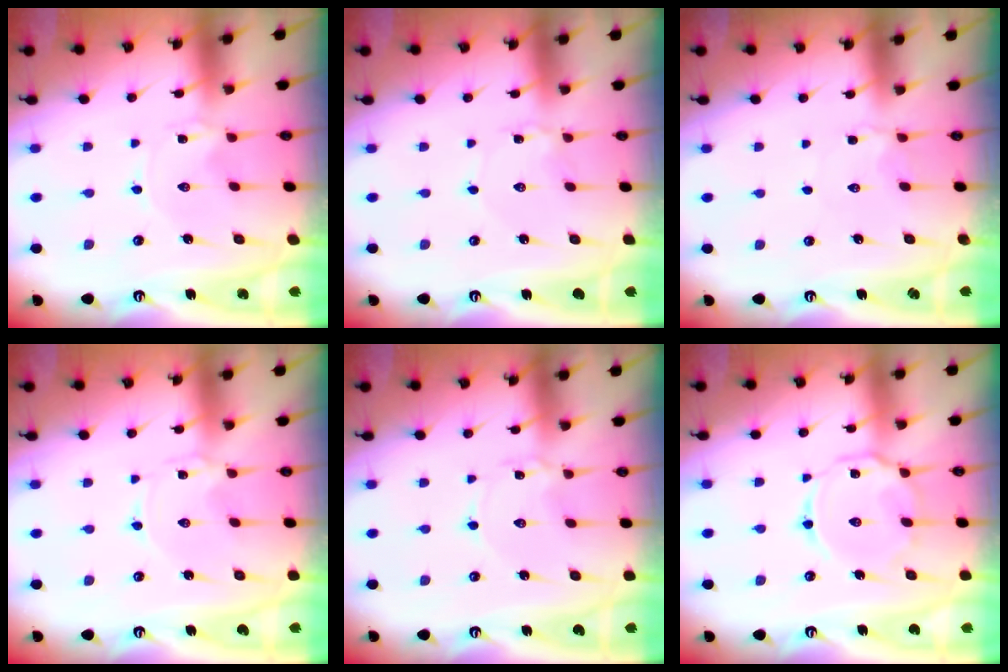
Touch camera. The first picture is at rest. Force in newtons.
{"total": 0.9, "press": 0.9, "slide": 0.1}
{"total": 2.6, "press": 2.5, "slide": 0.5}
{"total": 0.0}
{"total": 1.4, "press": 1.4, "slide": 0.1}
{"total": 9.8, "press": 9.7, "slide": 0.6}